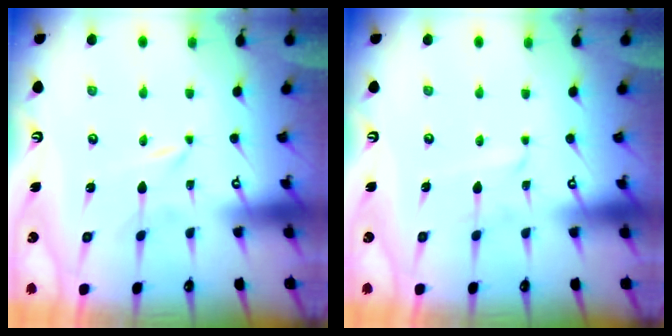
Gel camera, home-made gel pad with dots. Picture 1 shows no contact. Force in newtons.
{"total": 1.8, "press": 1.7, "slide": 0.2}